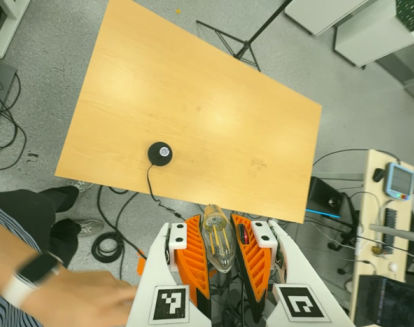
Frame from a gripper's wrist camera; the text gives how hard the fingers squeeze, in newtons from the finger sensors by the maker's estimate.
{"total": 21.1, "left": 23.7, "right": 18.5}